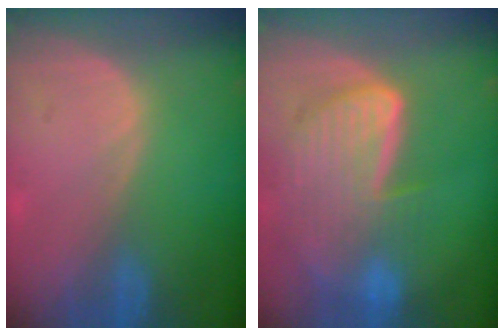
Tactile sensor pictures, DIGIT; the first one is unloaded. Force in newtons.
{"total": 9.3, "press": 8.1, "slide": 4.6}